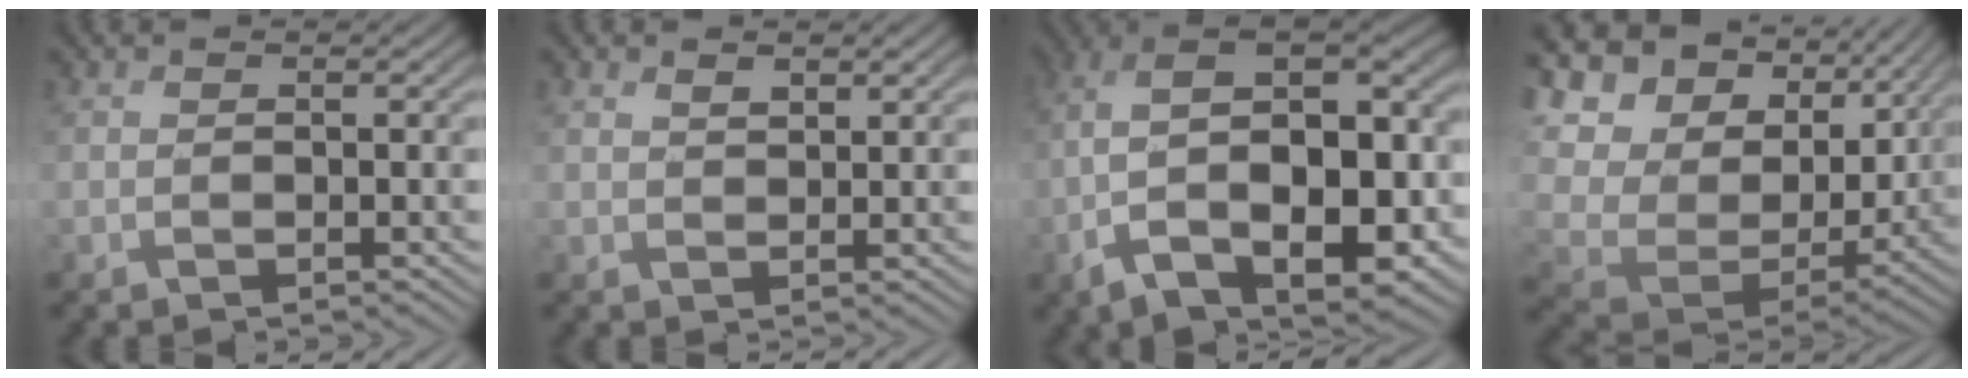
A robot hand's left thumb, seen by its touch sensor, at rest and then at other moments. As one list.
[{"total": 1.7, "force": [1.2, 0.8, 0.9], "torque": [-0.018, -0.003, 0.032]}, {"total": 17.1, "force": [-4.4, 8.7, 14.0], "torque": [-0.247, -0.020, -0.060]}, {"total": 15.2, "force": [4.9, 10.7, 9.7], "torque": [-0.245, -0.004, 0.126]}]